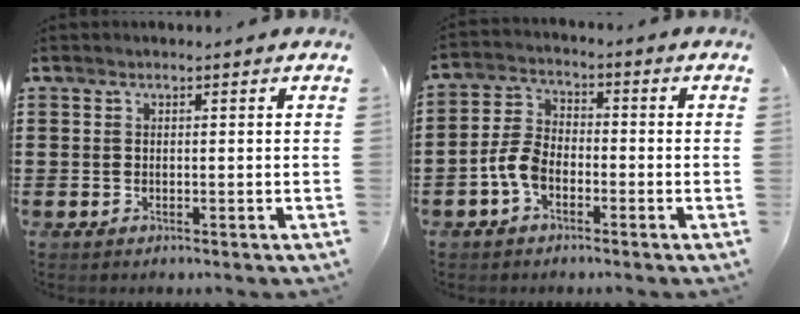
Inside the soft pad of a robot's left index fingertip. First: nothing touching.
{"total": 5.2, "force": [-2.4, 3.0, 3.6], "torque": [-0.097, 0.001, -0.052]}